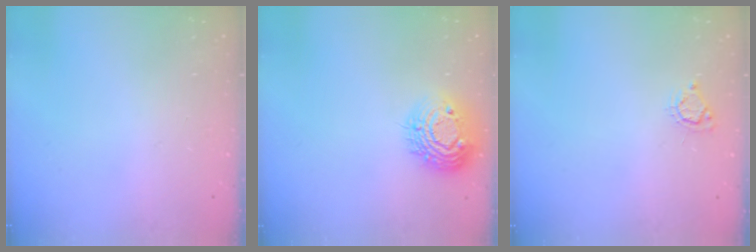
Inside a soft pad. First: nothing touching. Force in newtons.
{"total": 13.0, "press": 13.0, "slide": 1.0}
{"total": 5.0, "press": 5.0, "slide": 0.5}